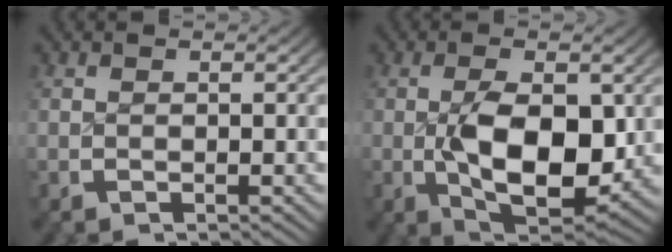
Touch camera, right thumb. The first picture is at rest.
{"total": 8.8, "force": [-1.2, 4.5, 7.5], "torque": [-0.159, -0.042, -0.008]}